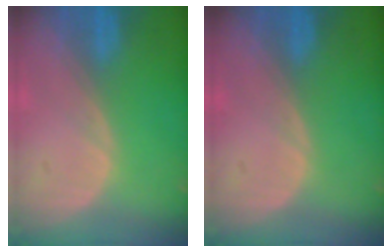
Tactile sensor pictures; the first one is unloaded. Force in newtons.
{"total": 0.0}